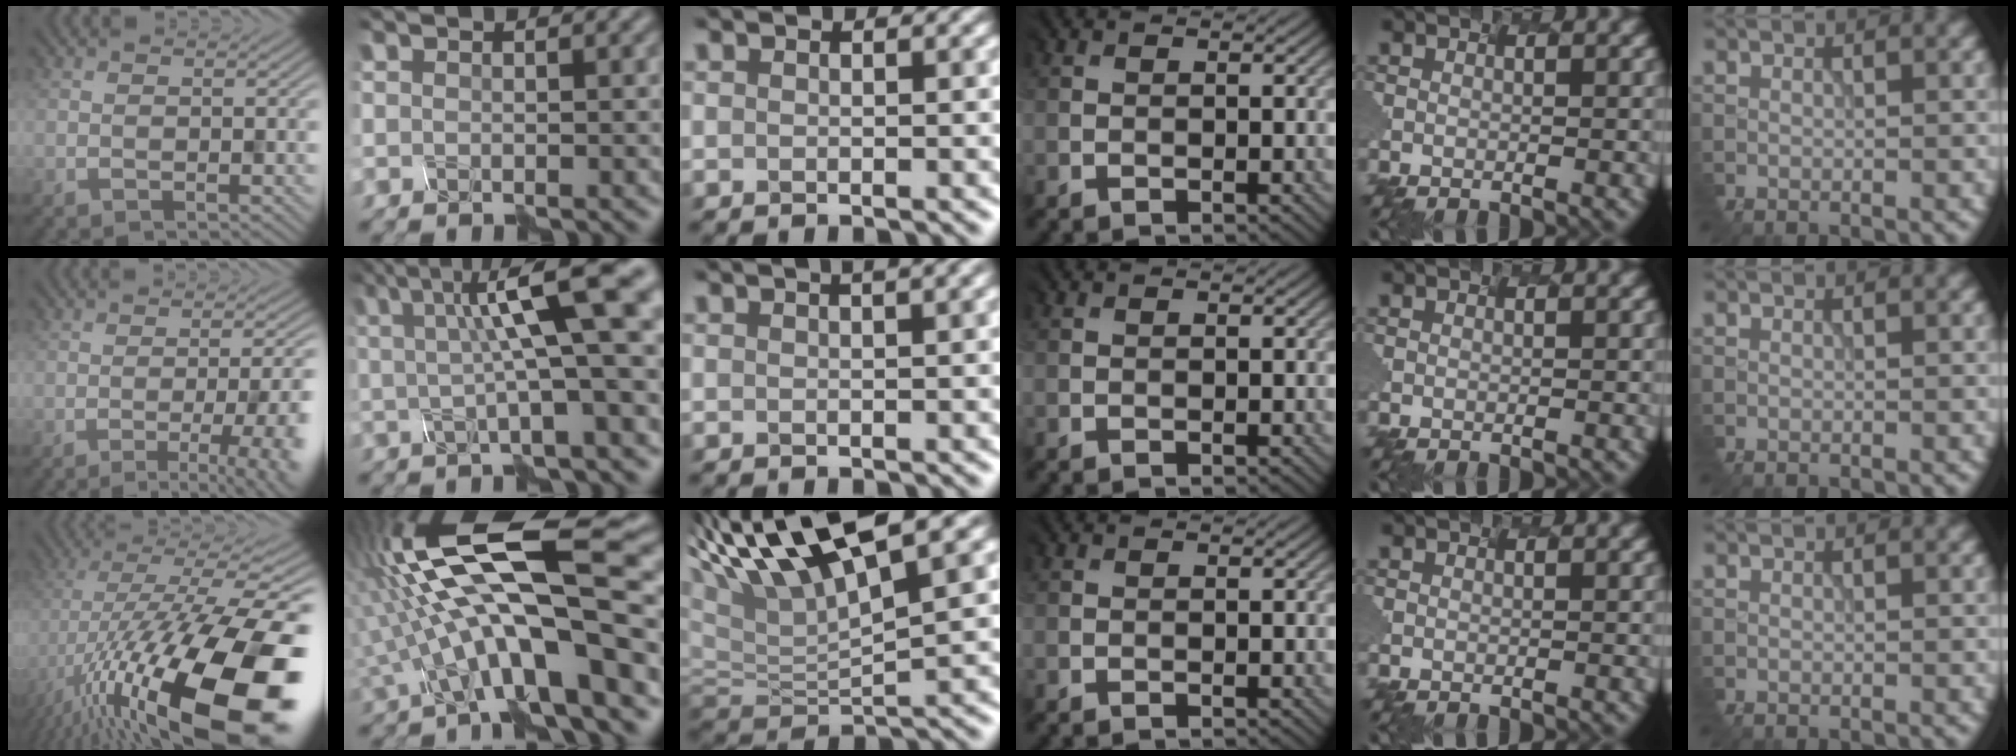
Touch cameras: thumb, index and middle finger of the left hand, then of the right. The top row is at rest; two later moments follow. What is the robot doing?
{"motion": "shake", "object": "plastic piggy bank"}